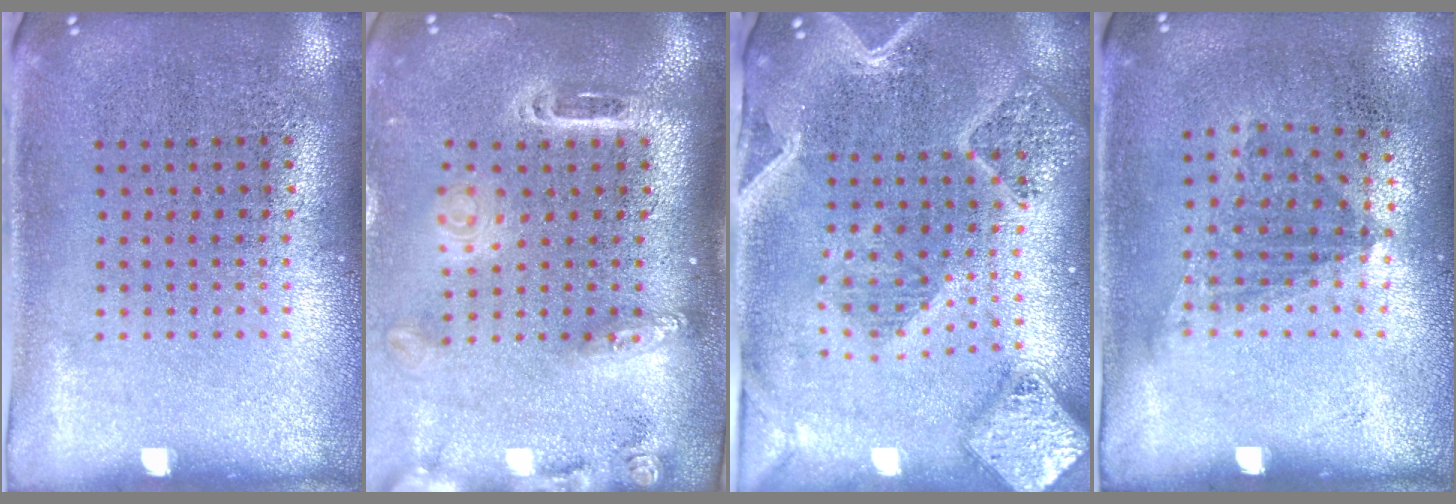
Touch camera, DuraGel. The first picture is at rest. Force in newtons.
{"total": 2.5, "press": 1.9, "slide": 1.7}
{"total": 2.9, "press": 2.6, "slide": 1.4}
{"total": 1.1, "press": 0.8, "slide": 0.7}